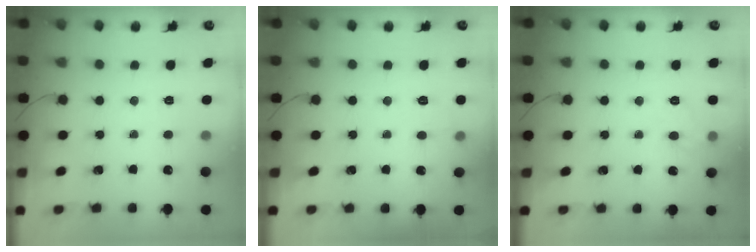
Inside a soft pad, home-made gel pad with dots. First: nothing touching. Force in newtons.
{"total": 5.3, "press": 5.1, "slide": 1.5}
{"total": 6.4, "press": 6.3, "slide": 1.0}